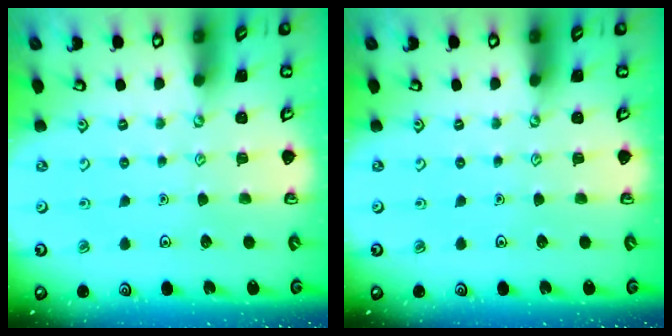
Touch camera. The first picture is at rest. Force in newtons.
{"total": 0.0}